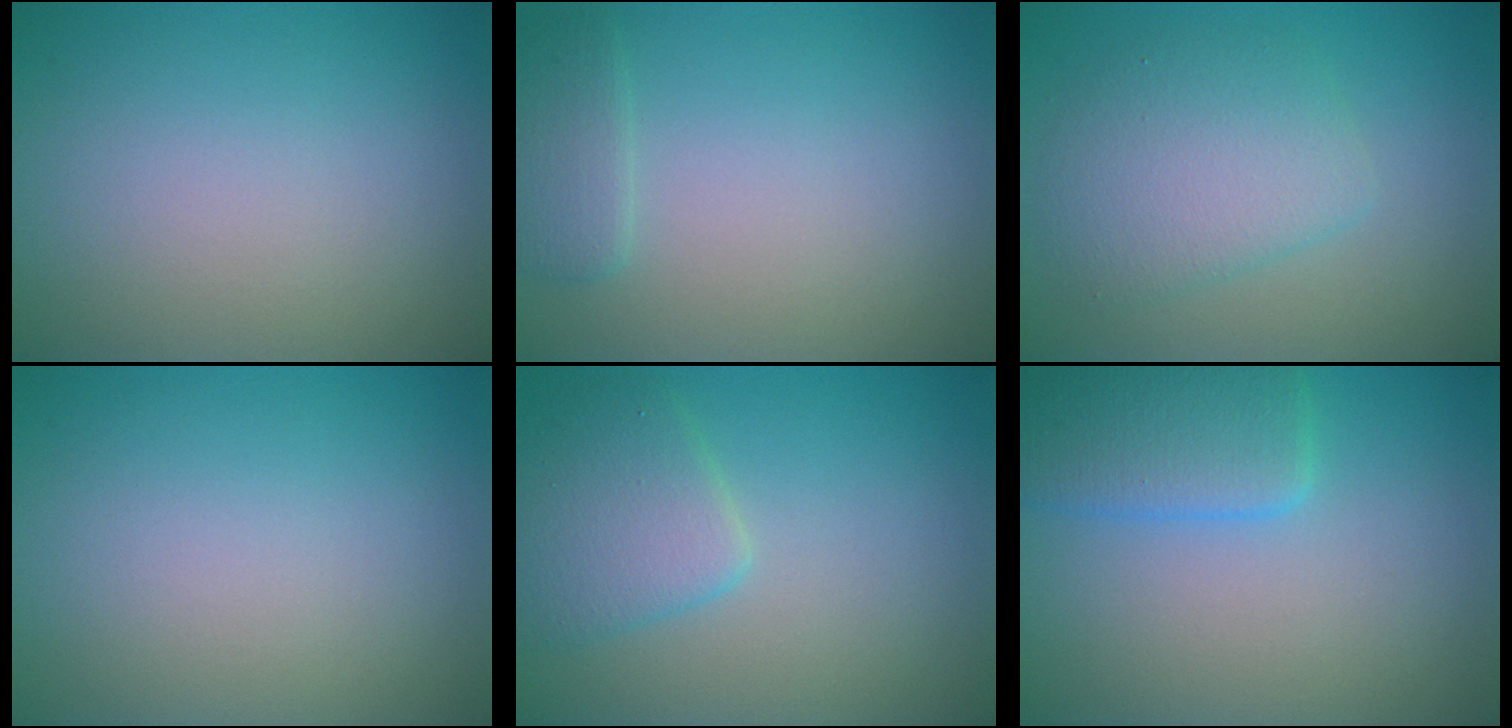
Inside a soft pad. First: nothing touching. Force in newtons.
{"total": 1.8, "press": 1.8, "slide": 0.1}
{"total": 4.4, "press": 4.4, "slide": 0.1}
{"total": 0.0}
{"total": 3.7, "press": 3.7, "slide": 0.1}
{"total": 4.5, "press": 4.5, "slide": 0.1}